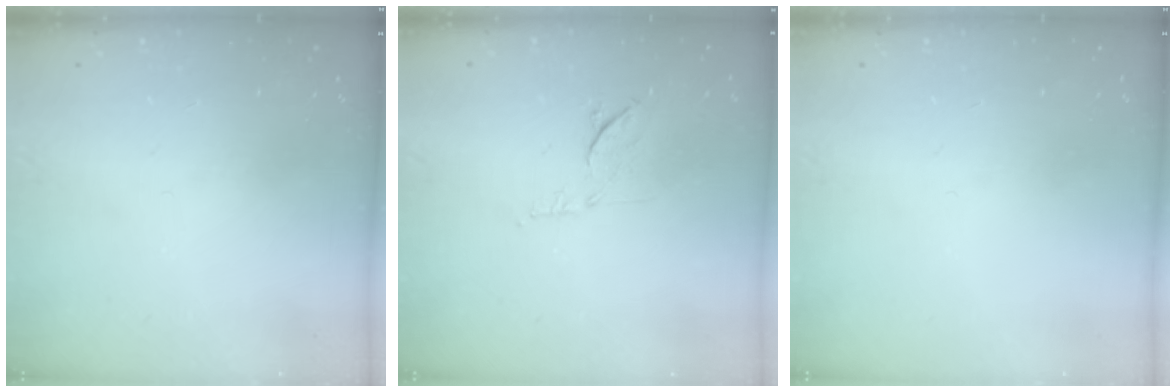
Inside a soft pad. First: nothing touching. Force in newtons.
{"total": 7.8, "press": 7.8, "slide": 0.9}
{"total": 0.0}